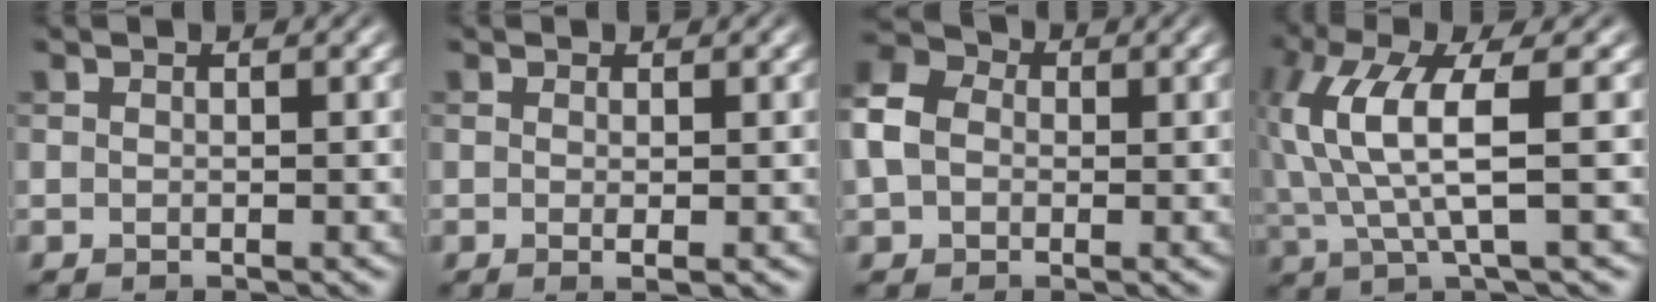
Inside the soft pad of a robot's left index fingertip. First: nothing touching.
{"total": 1.2, "force": [0.0, 0.1, 1.2], "torque": [-0.018, -0.004, -0.002]}
{"total": 5.6, "force": [0.2, 4.4, 3.4], "torque": [-0.089, 0.014, -0.004]}
{"total": 6.8, "force": [0.8, 1.7, 6.6], "torque": [-0.153, 0.006, 0.018]}